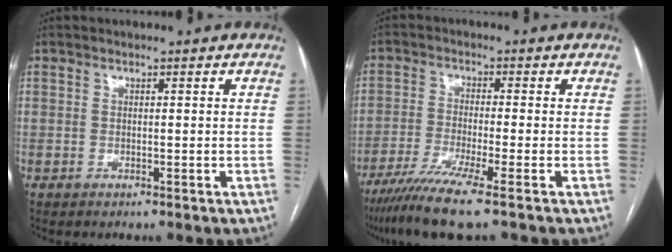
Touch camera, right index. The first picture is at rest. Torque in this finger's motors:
{"motor_torque": [1.06, -0.95, 0.35, 0.13]}